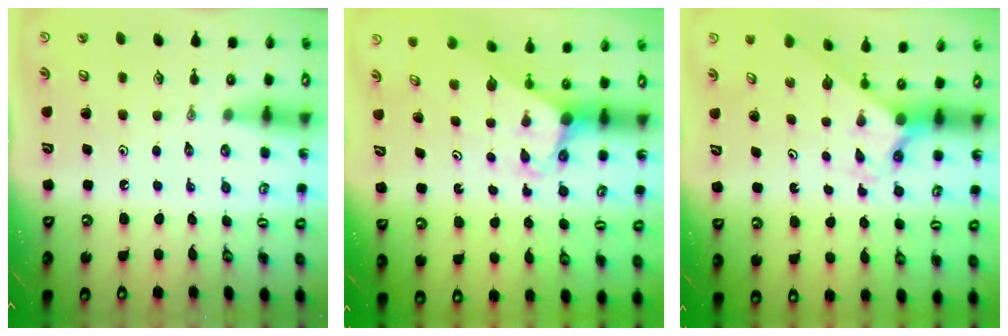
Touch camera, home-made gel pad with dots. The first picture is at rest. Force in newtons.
{"total": 3.0, "press": 3.0, "slide": 0.1}
{"total": 2.0, "press": 2.0, "slide": 0.2}